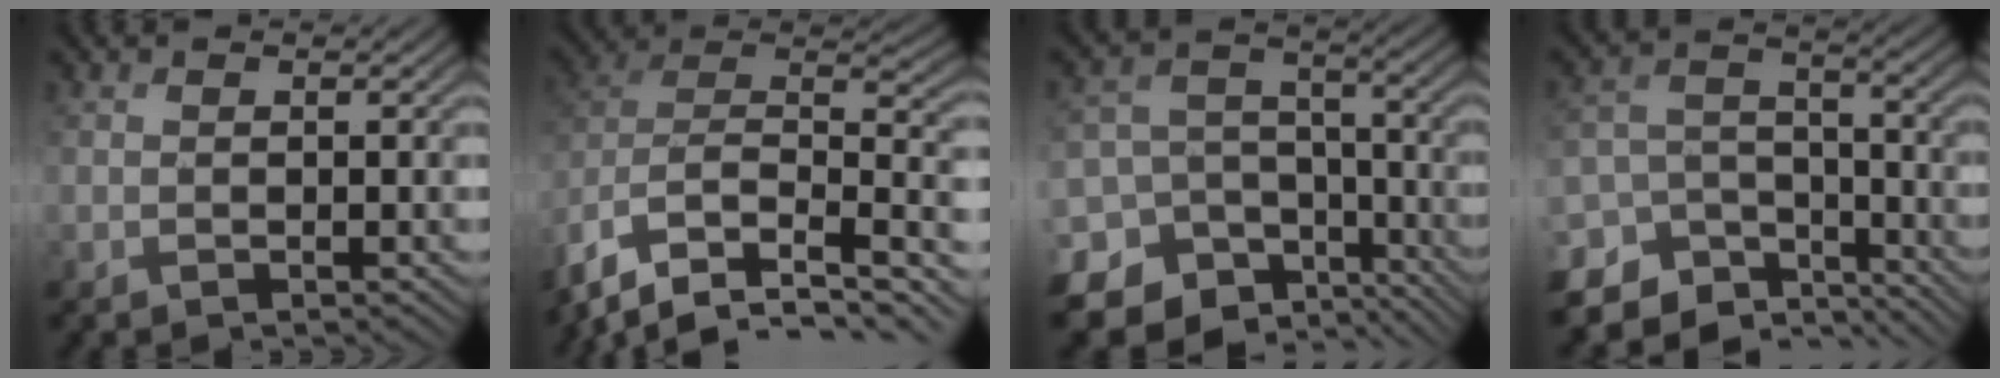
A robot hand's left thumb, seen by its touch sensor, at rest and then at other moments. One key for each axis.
{"total": 15.7, "fx": -11.9, "fy": 7.2, "fz": 7.3, "tx": -0.185, "ty": -0.002, "tz": -0.174}
{"total": 15.3, "fx": -8.6, "fy": 11.7, "fz": 4.7, "tx": -0.154, "ty": -0.051, "tz": -0.120}
{"total": 11.1, "fx": -8.1, "fy": 6.6, "fz": 3.6, "tx": -0.110, "ty": -0.013, "tz": -0.111}